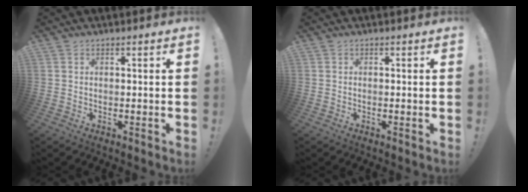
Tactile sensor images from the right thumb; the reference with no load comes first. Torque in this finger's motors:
{"motor_torque": [0.16, -0.05, 0.01, 0.04, -0.05]}